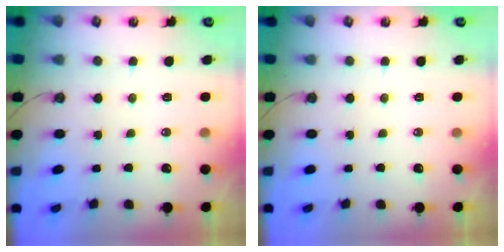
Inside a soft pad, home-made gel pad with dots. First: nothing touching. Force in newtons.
{"total": 0.0}